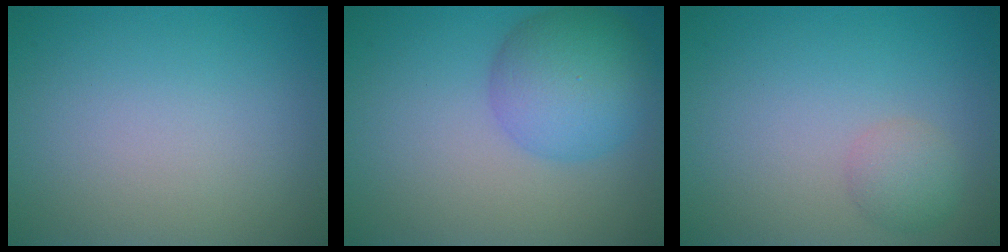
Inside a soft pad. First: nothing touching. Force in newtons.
{"total": 6.2, "press": 6.2, "slide": 0.3}
{"total": 1.9, "press": 1.9, "slide": 0.1}